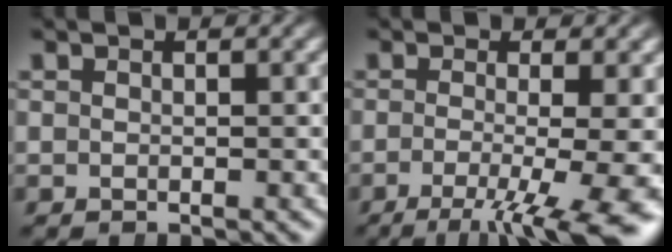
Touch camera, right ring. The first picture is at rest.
{"total": 8.3, "force": [-4.2, 2.8, 6.6], "torque": [-0.098, -0.040, -0.048]}